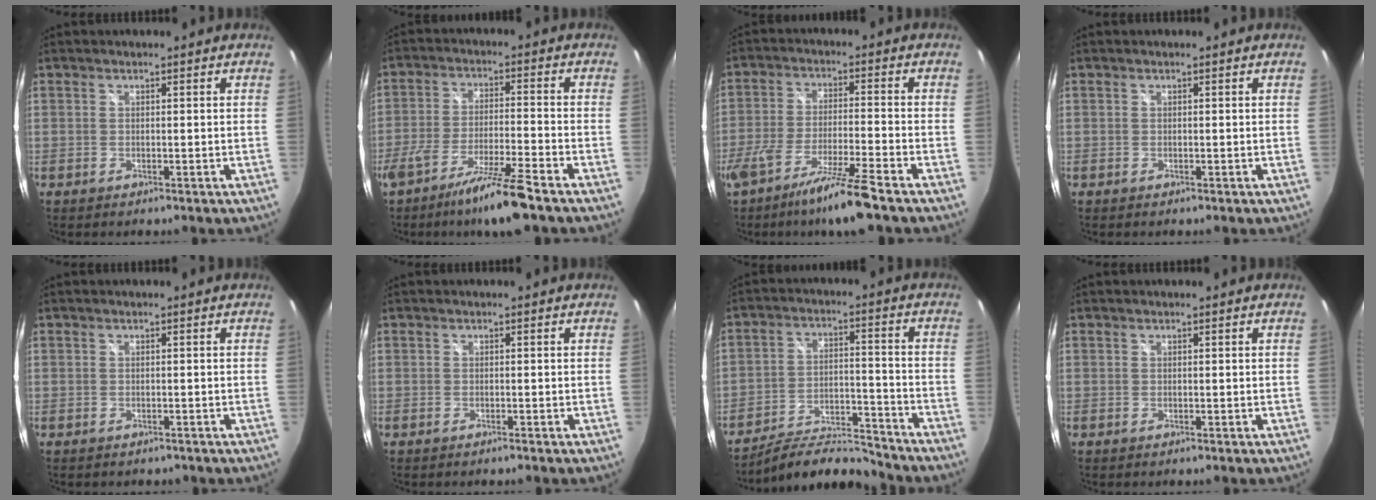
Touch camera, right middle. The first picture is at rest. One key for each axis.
{"total": 11.1, "fx": -8.4, "fy": -0.3, "fz": 7.2, "tx": -0.147, "ty": -0.018, "tz": -0.142}
{"total": 12.2, "fx": -9.3, "fy": -0.6, "fz": 7.9, "tx": -0.167, "ty": -0.029, "tz": -0.162}
{"total": 0.0}
{"total": 1.0, "fx": -0.6, "fy": 0.8, "fz": 0.3, "tx": -0.008, "ty": -0.003, "tz": -0.004}
{"total": 0.7, "fx": -0.6, "fy": 0.0, "fz": 0.3, "tx": -0.003, "ty": -0.002, "tz": -0.012}
{"total": 10.4, "fx": -10.1, "fy": 1.4, "fz": 2.0, "tx": -0.043, "ty": 0.009, "tz": -0.165}
{"total": 0.0}